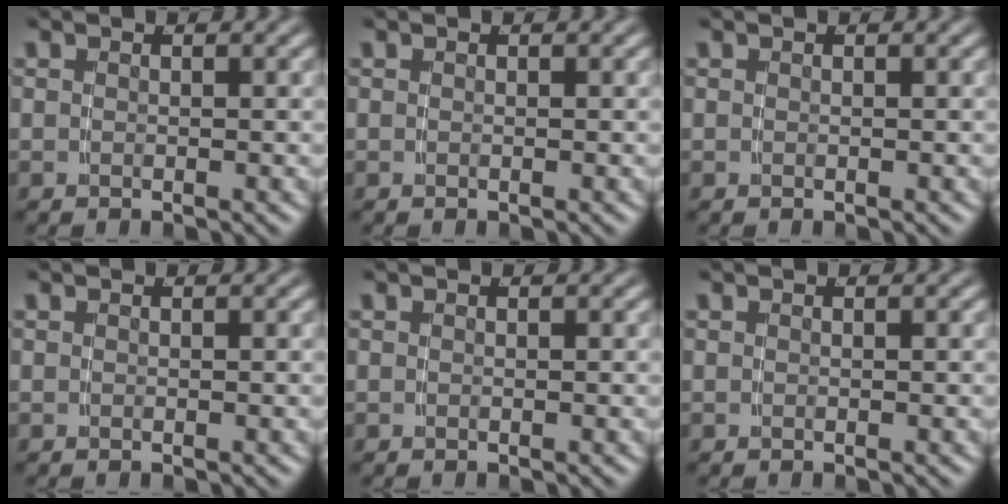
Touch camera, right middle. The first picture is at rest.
{"total": 0.0}
{"total": 0.0}
{"total": 0.0}
{"total": 0.0}
{"total": 0.0}